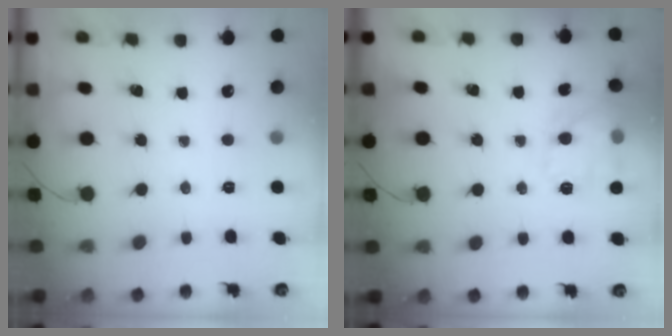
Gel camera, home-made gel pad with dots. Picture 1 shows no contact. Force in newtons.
{"total": 13.4, "press": 13.4, "slide": 0.9}